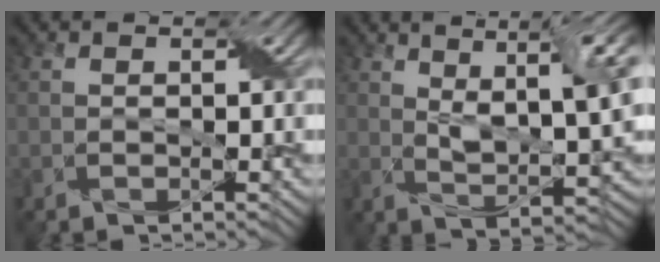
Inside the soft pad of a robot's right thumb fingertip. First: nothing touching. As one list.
[{"total": 9.3, "force": [3.1, 3.2, 8.1], "torque": [-0.152, 0.003, 0.056]}]